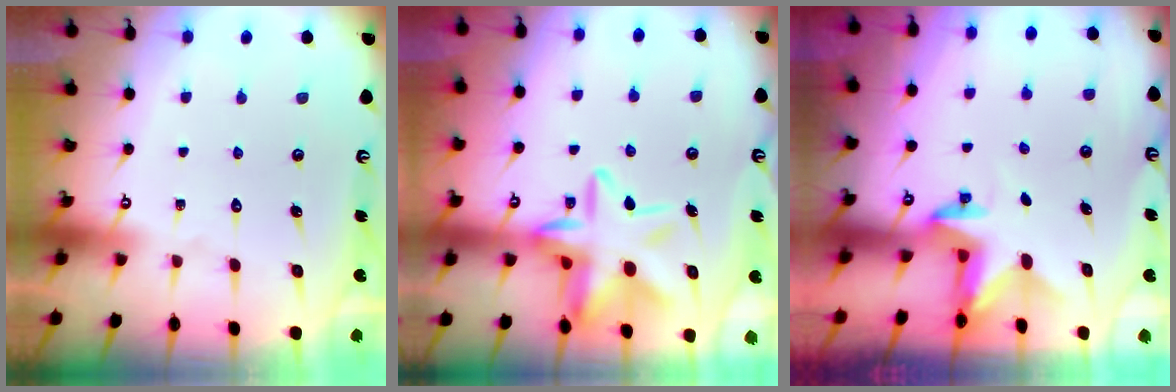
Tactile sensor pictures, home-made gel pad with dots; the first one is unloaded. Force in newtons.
{"total": 14.7, "press": 14.7, "slide": 1.2}
{"total": 2.5, "press": 2.5, "slide": 0.4}